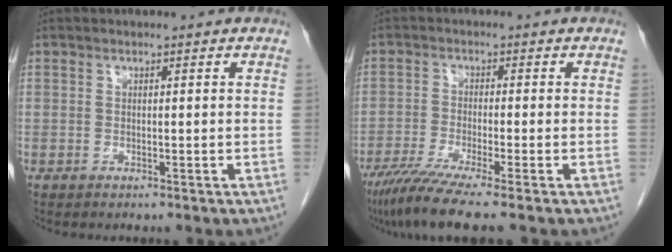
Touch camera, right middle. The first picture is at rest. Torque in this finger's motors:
{"motor_torque": [1.03, -1.11, 0.17, 0.12]}